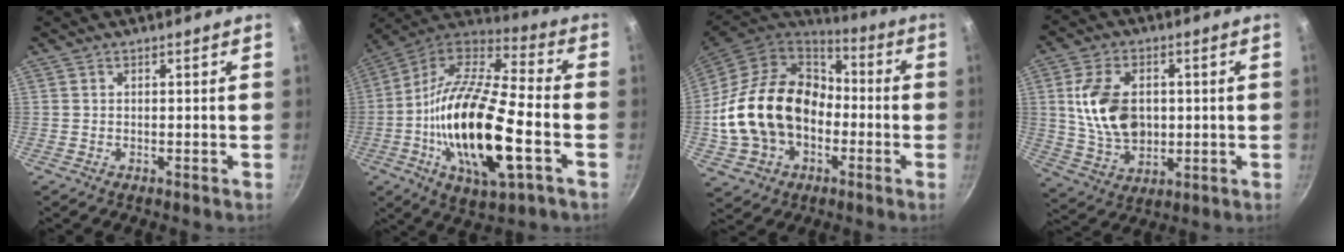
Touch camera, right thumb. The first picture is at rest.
{"total": 25.5, "force": [-5.7, 8.9, 23.2], "torque": [-0.433, 0.018, -0.117]}
{"total": 23.1, "force": [-3.0, 17.2, 15.0], "torque": [-0.253, 0.053, -0.043]}
{"total": 13.7, "force": [1.3, 9.4, 9.9], "torque": [-0.164, -0.009, 0.031]}